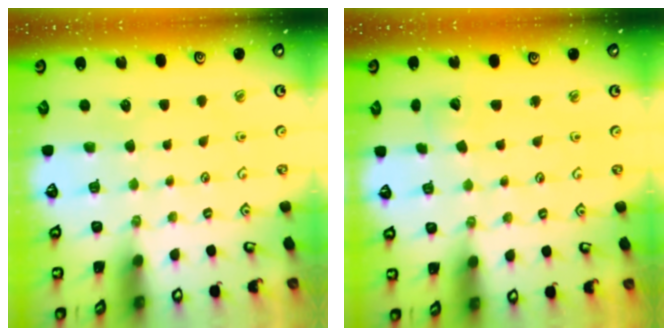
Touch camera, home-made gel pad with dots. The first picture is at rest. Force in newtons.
{"total": 2.9, "press": 2.9, "slide": 0.3}